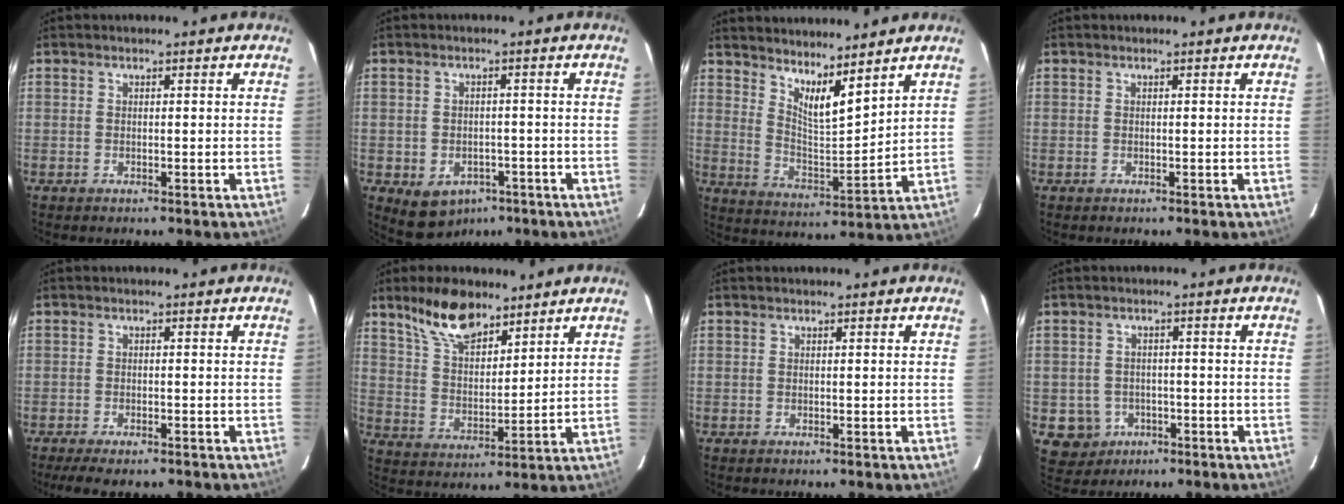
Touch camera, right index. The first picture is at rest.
{"total": 7.5, "force": [-4.0, 5.6, 2.9], "torque": [-0.061, 0.002, -0.036]}
{"total": 9.5, "force": [7.5, 1.5, 5.7], "torque": [-0.088, -0.014, 0.133]}
{"total": 0.0}
{"total": 6.2, "force": [-5.0, 1.6, 3.3], "torque": [-0.082, -0.023, -0.079]}
{"total": 11.9, "force": [8.7, 5.0, 6.4], "torque": [-0.114, 0.012, 0.166]}
{"total": 0.0}
{"total": 5.9, "force": [-2.1, 5.4, 0.8], "torque": [-0.030, 0.015, -0.020]}